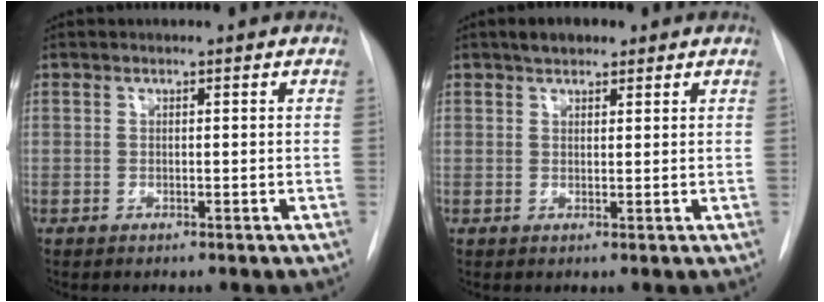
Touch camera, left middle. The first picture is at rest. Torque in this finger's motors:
{"motor_torque": [0.19, -0.17, 0.00, 0.01]}